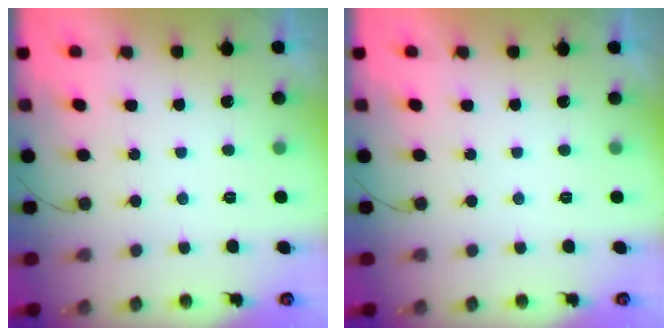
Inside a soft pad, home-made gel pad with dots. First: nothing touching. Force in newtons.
{"total": 1.8, "press": 1.8, "slide": 0.1}